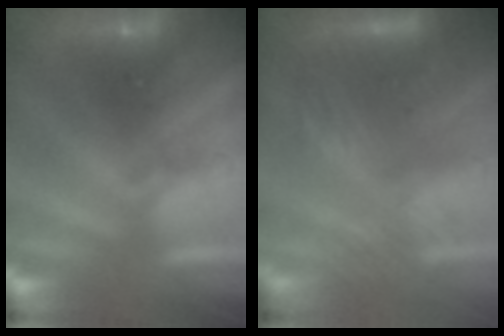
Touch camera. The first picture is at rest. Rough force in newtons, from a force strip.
{"total": 3.4}